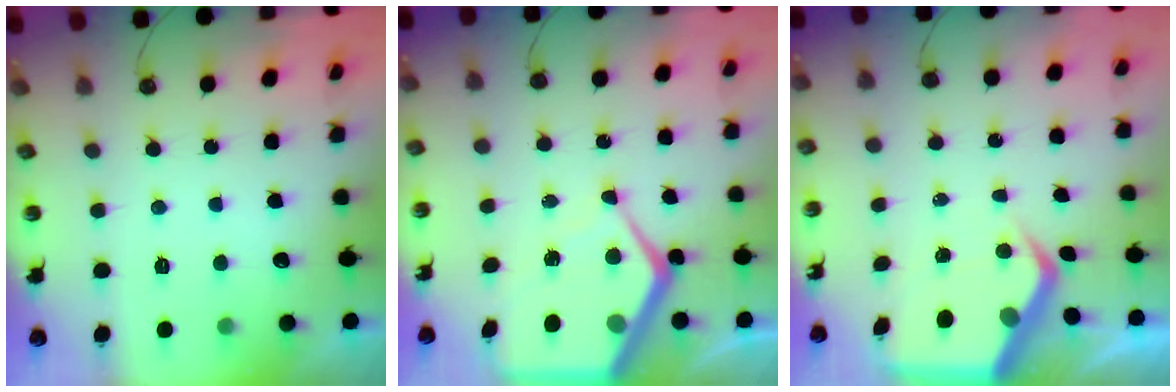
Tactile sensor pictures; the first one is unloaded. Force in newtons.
{"total": 10.8, "press": 10.8, "slide": 0.9}
{"total": 7.9, "press": 7.9, "slide": 0.8}